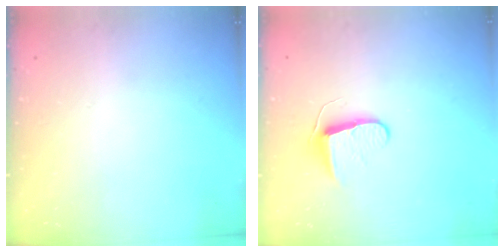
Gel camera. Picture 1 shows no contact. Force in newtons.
{"total": 7.2, "press": 7.2, "slide": 0.7}